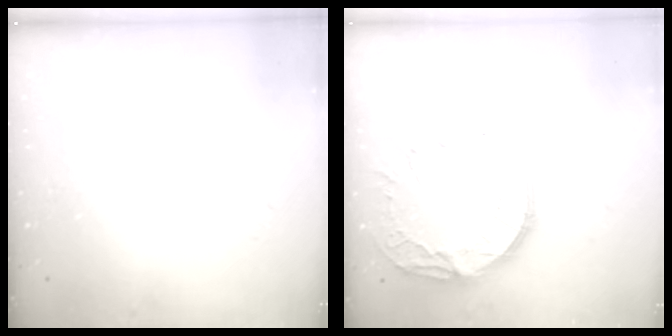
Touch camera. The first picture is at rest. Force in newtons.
{"total": 17.6, "press": 17.5, "slide": 1.5}